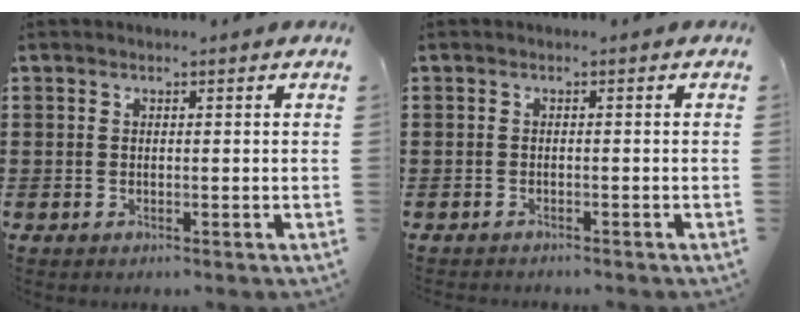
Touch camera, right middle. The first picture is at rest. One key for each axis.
{"total": 0.6, "fx": -0.6, "fy": -0.2, "fz": -0.1, "tx": 0.000, "ty": 0.000, "tz": -0.012}